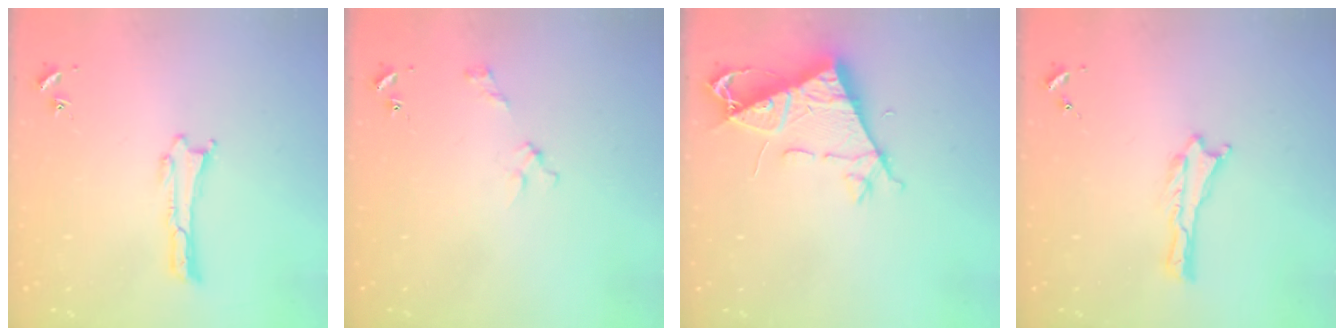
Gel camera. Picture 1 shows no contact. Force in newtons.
{"total": 2.7, "press": 2.6, "slide": 0.3}
{"total": 7.7, "press": 7.6, "slide": 1.2}
{"total": 0.0}